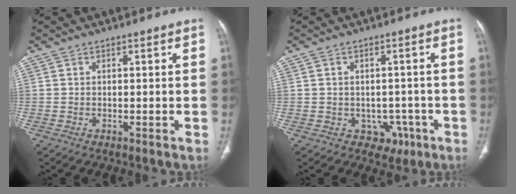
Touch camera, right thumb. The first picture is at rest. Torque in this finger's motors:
{"motor_torque": [0.46, 0.40, -0.24, 0.05, -0.02]}